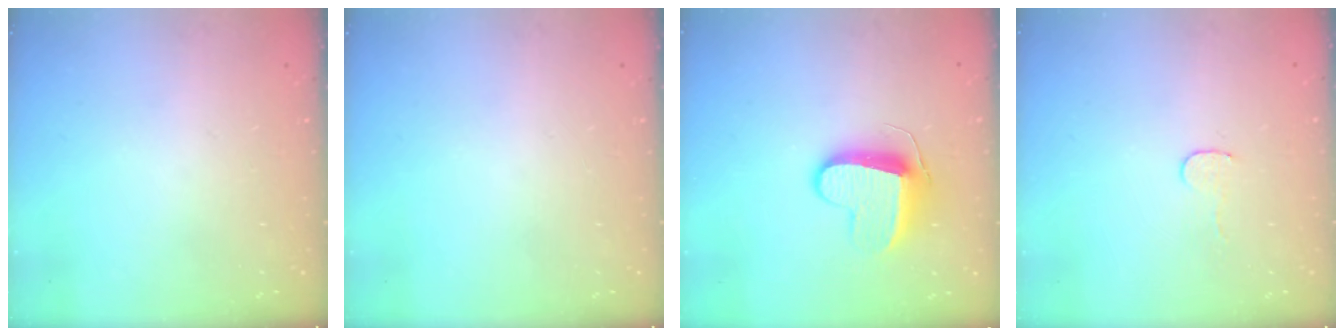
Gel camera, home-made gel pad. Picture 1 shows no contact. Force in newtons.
{"total": 0.0}
{"total": 10.4, "press": 10.4, "slide": 0.5}
{"total": 4.1, "press": 4.1, "slide": 0.3}